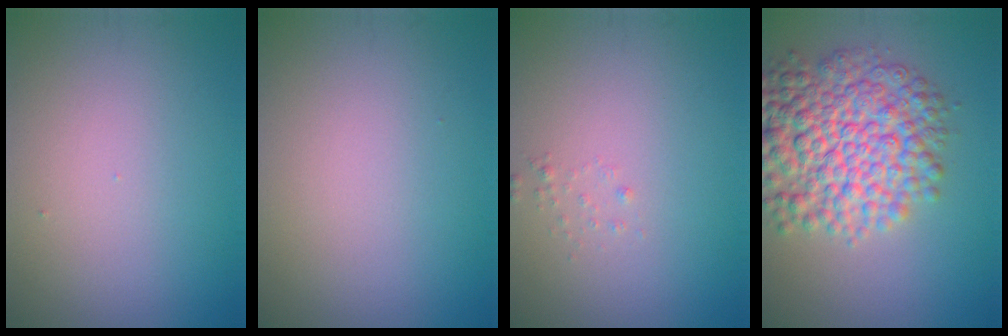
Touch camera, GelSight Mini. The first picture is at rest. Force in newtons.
{"total": 0.0}
{"total": 0.6, "press": 0.6, "slide": 0.1}
{"total": 9.1, "press": 9.1, "slide": 0.2}